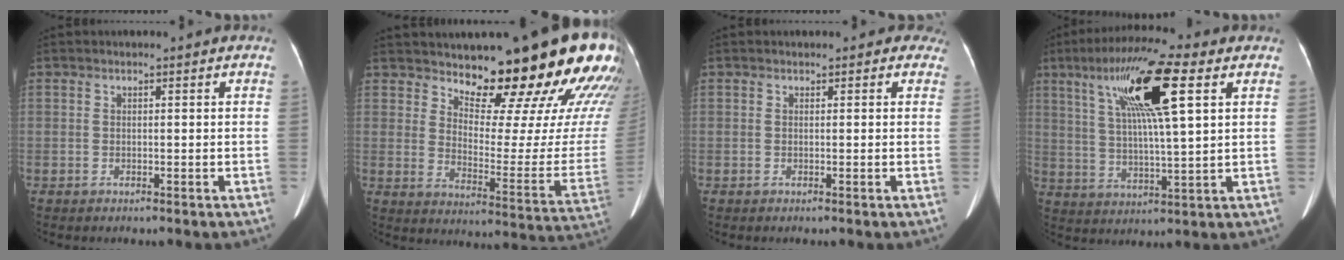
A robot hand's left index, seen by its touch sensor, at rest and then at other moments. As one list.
[{"total": 24.5, "force": [20.2, 4.1, 13.2], "torque": [-0.173, -0.101, 0.250]}, {"total": 1.4, "force": [0.8, 1.0, 0.4], "torque": [0.005, -0.001, -0.002]}, {"total": 15.2, "force": [6.2, 1.4, 13.8], "torque": [-0.258, 0.022, 0.109]}]